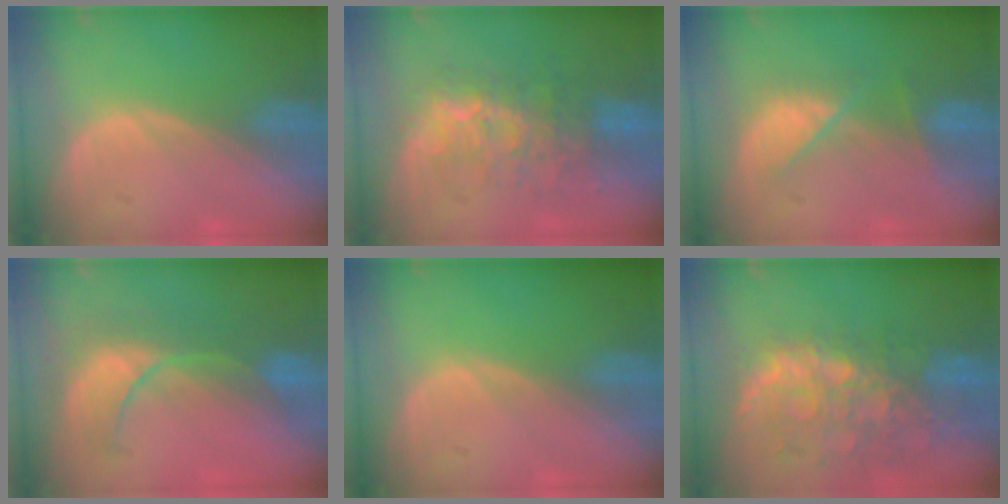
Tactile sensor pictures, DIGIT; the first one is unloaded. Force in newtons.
{"total": 8.9, "press": 8.3, "slide": 3.3}
{"total": 5.1, "press": 5.1, "slide": 0.8}
{"total": 8.1, "press": 8.0, "slide": 0.7}
{"total": 0.0}
{"total": 11.1, "press": 9.7, "slide": 5.5}